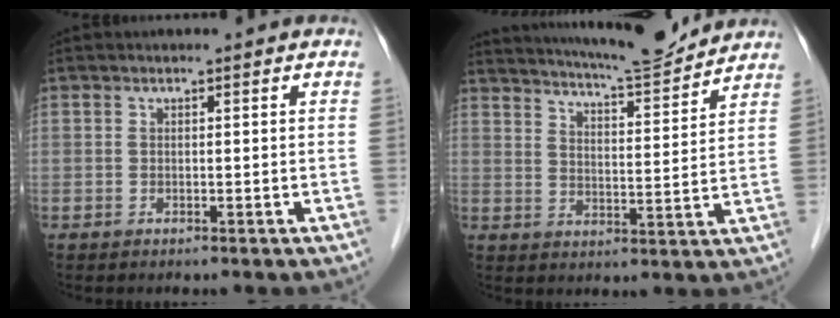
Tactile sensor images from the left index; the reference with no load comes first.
{"total": 12.8, "force": [12.0, 0.4, 4.3], "torque": [-0.076, -0.002, 0.172]}